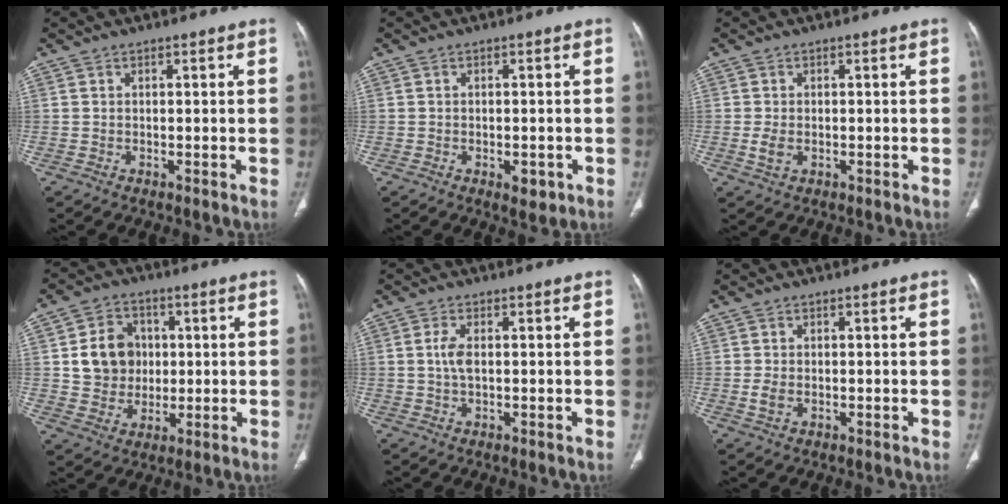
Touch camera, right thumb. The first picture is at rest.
{"total": 3.0, "force": [-1.1, 1.7, 2.2], "torque": [-0.018, 0.001, -0.009]}
{"total": 2.6, "force": [-0.4, 1.7, 1.9], "torque": [-0.045, -0.001, -0.007]}
{"total": 10.3, "force": [1.3, 9.1, 4.7], "torque": [-0.045, 0.003, 0.025]}
{"total": 3.0, "force": [0.2, 1.3, 2.6], "torque": [-0.063, 0.003, 0.003]}
{"total": 2.2, "force": [-0.4, 1.4, 1.6], "torque": [-0.040, 0.001, -0.008]}